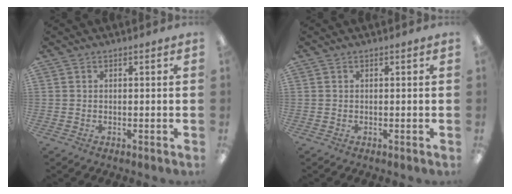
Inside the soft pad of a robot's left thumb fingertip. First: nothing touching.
{"total": 0.0}